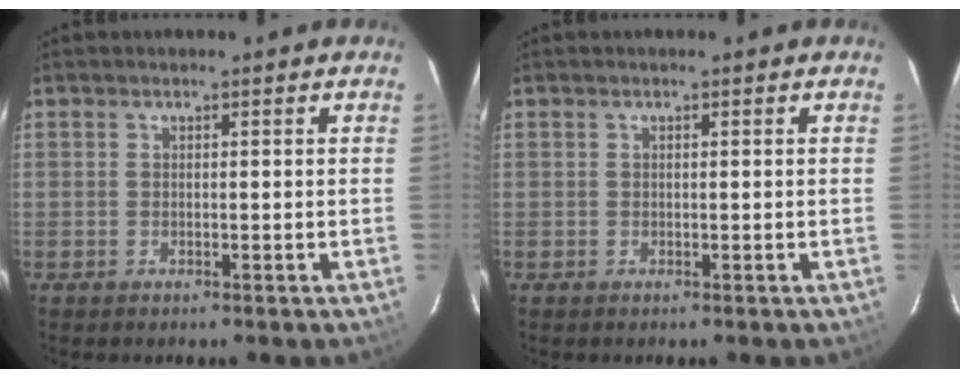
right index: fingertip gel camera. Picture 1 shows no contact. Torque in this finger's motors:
{"motor_torque": [-0.52, 0.04, 0.11, 0.02]}